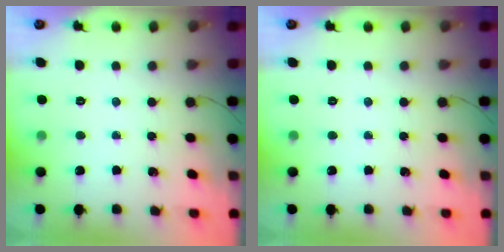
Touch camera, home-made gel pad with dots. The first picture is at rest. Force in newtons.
{"total": 0.0}